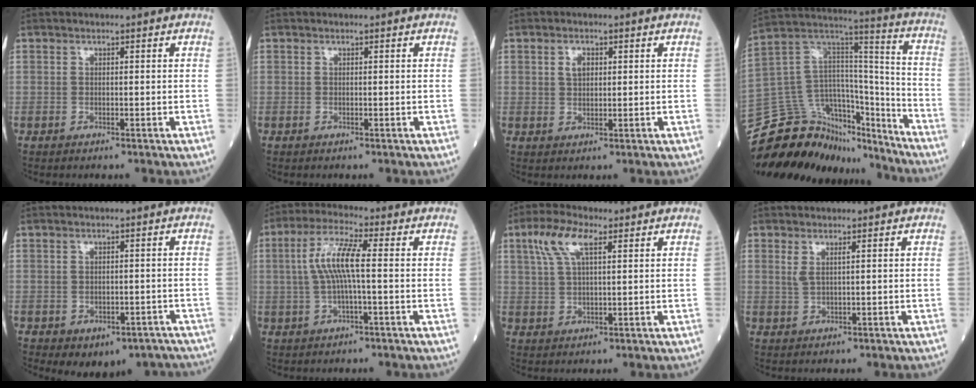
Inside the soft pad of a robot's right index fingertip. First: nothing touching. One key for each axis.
{"total": 0.0}
{"total": 2.3, "fx": 0.8, "fy": 1.4, "fz": 1.6, "tx": -0.030, "ty": 0.005, "tz": 0.013}
{"total": 27.2, "fx": -23.9, "fy": 9.9, "fz": 8.5, "tx": -0.194, "ty": 0.048, "tz": -0.377}
{"total": 7.8, "fx": -5.7, "fy": 4.6, "fz": 2.6, "tx": -0.017, "ty": 0.012, "tz": -0.066}
{"total": 7.4, "fx": 0.4, "fy": 0.9, "fz": 7.3, "tx": -0.155, "ty": 0.017, "tz": 0.003}
{"total": 6.6, "fx": 3.2, "fy": 1.9, "fz": 5.4, "tx": -0.119, "ty": 0.018, "tz": 0.064}
{"total": 1.7, "fx": 0.8, "fy": 0.1, "fz": 1.5, "tx": -0.040, "ty": -0.001, "tz": 0.018}